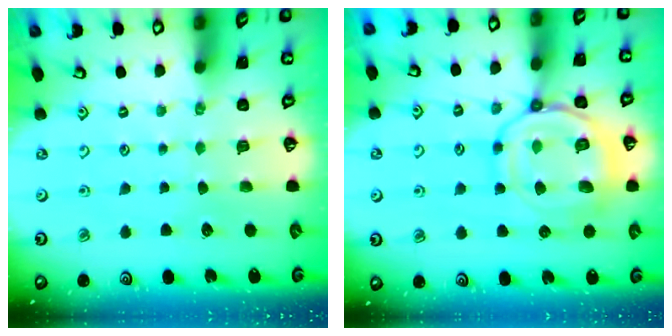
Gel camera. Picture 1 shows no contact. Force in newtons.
{"total": 13.6, "press": 13.6, "slide": 1.3}